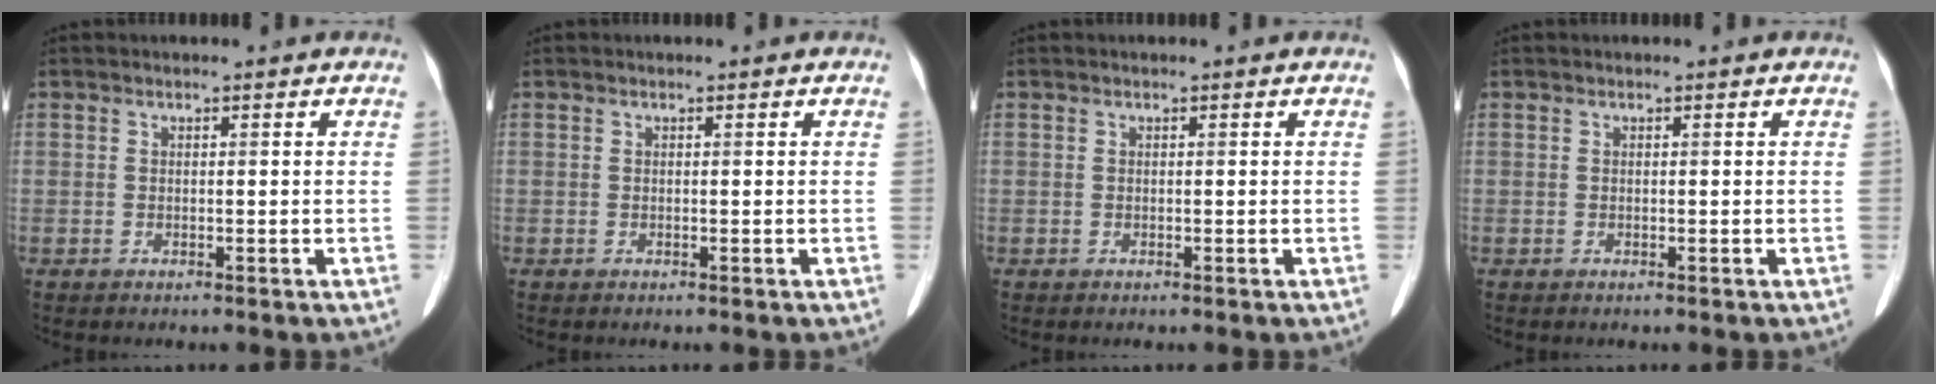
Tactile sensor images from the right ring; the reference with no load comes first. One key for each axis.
{"total": 0.0}
{"total": 0.0}
{"total": 0.0}